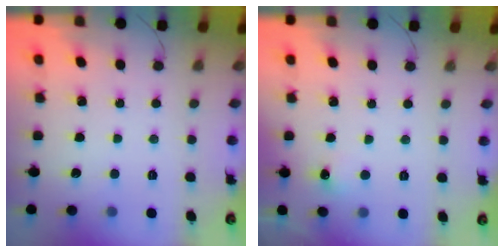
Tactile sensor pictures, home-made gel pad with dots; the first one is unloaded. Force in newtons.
{"total": 4.6, "press": 4.4, "slide": 1.3}